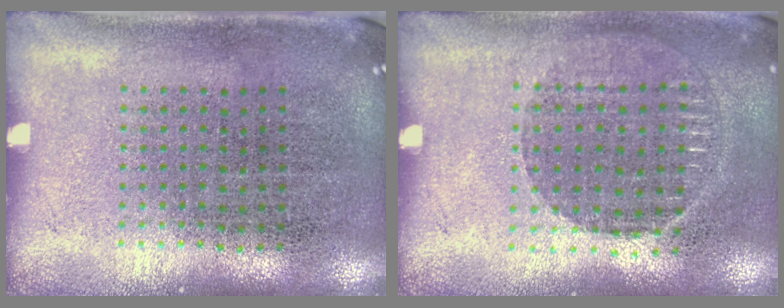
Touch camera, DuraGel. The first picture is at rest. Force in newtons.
{"total": 1.0, "press": 1.0, "slide": 0.2}